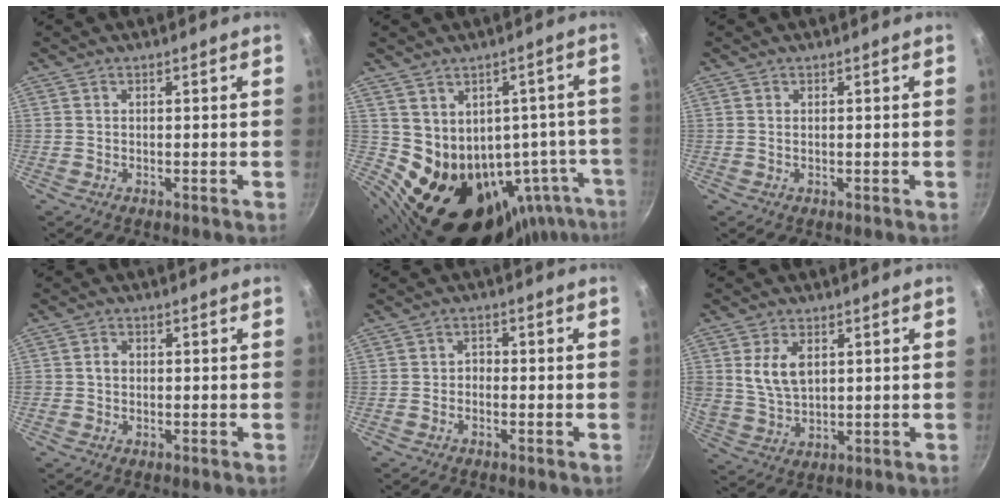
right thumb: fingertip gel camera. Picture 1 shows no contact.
{"total": 15.2, "force": [-3.5, 12.7, 7.5], "torque": [-0.024, 0.042, -0.017]}
{"total": 0.0}
{"total": 2.0, "force": [-0.1, 1.8, 1.0], "torque": [-0.010, 0.009, -0.004]}
{"total": 1.7, "force": [-0.9, 1.2, 0.8], "torque": [-0.010, 0.015, -0.020]}
{"total": 7.6, "force": [2.3, 4.7, 5.5], "torque": [-0.098, -0.015, 0.050]}